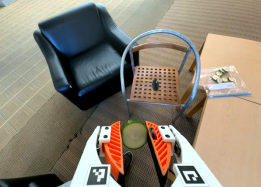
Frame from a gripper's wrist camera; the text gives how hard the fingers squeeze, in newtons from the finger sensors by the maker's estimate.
{"total": 8.2, "left": 8.0, "right": 8.4}